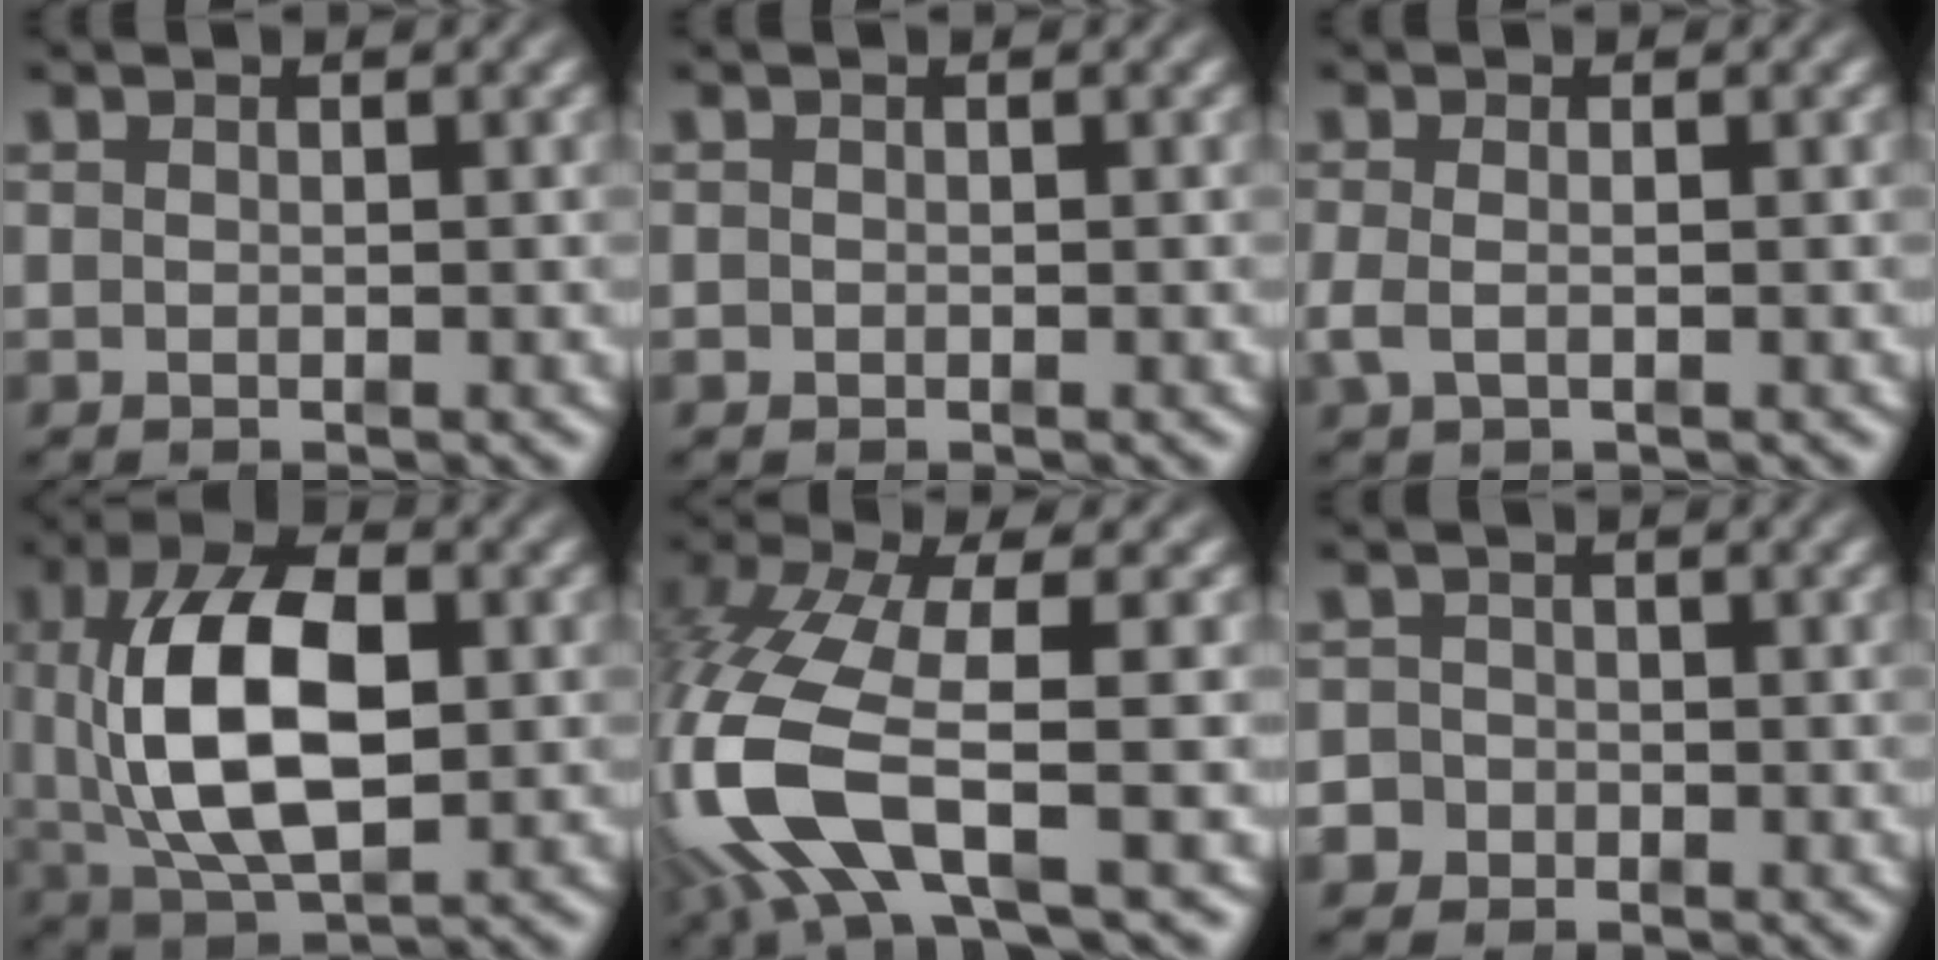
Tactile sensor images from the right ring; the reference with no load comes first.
{"total": 0.5, "force": [-0.4, 0.3, -0.1], "torque": [0.005, -0.002, -0.008]}
{"total": 1.4, "force": [-0.8, 0.6, 1.1], "torque": [-0.036, -0.009, -0.007]}
{"total": 10.2, "force": [0.1, 5.8, 8.4], "torque": [-0.163, -0.015, 0.018]}
{"total": 8.6, "force": [-1.3, 4.7, 7.1], "torque": [-0.210, -0.038, -0.004]}
{"total": 3.7, "force": [-1.6, 3.3, 0.2], "torque": [-0.013, -0.015, -0.030]}